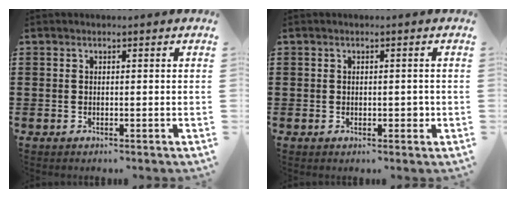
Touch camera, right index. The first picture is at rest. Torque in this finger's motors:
{"motor_torque": [-0.04, 0.00, 0.03, 0.00]}